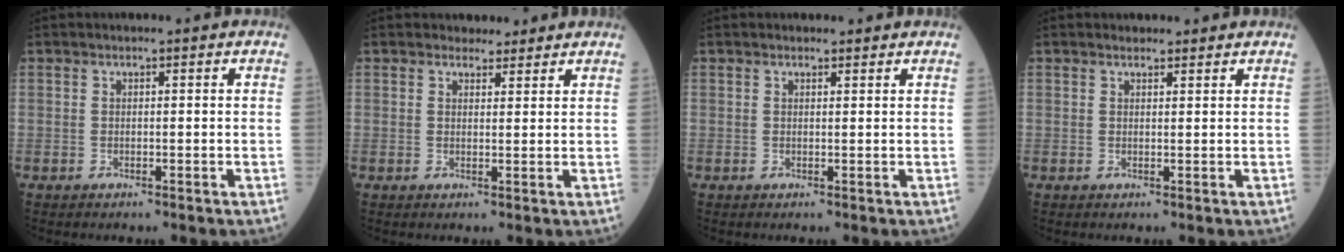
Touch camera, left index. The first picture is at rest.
{"total": 2.5, "force": [2.2, 1.1, 0.1], "torque": [-0.002, 0.003, 0.031]}
{"total": 1.2, "force": [1.2, 0.4, 0.2], "torque": [-0.009, 0.005, 0.015]}
{"total": 1.8, "force": [1.6, 0.6, 0.3], "torque": [-0.008, 0.012, 0.023]}